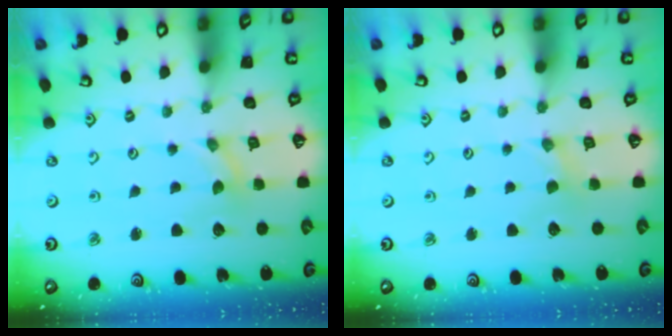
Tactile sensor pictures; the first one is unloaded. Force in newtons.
{"total": 0.7, "press": 0.7, "slide": 0.1}